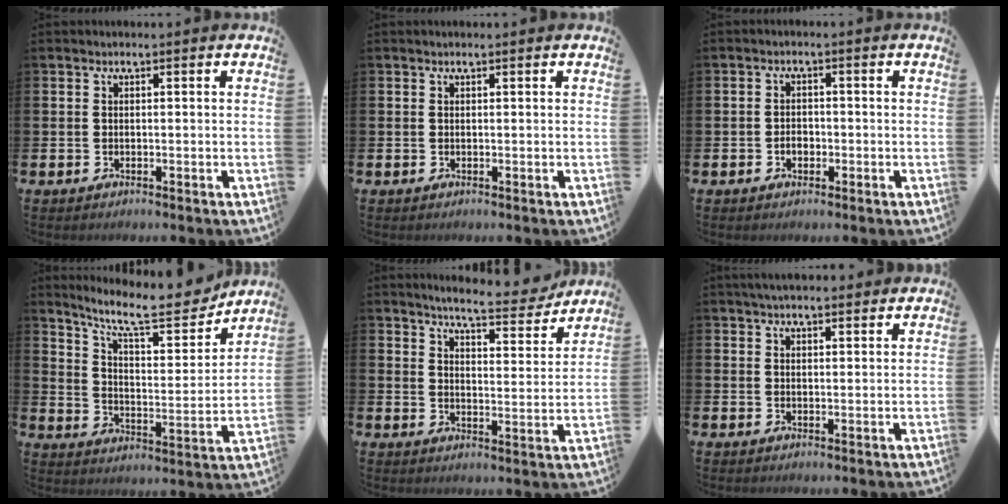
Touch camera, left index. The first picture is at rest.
{"total": 0.0}
{"total": 1.9, "force": [-0.6, 1.4, 1.2], "torque": [-0.015, 0.001, -0.016]}
{"total": 11.3, "force": [9.9, 2.3, 4.9], "torque": [-0.115, -0.066, 0.170]}
{"total": 6.5, "force": [6.2, 0.6, 1.8], "torque": [-0.048, -0.038, 0.105]}
{"total": 3.1, "force": [2.9, 0.7, 0.8], "torque": [-0.022, -0.004, 0.052]}